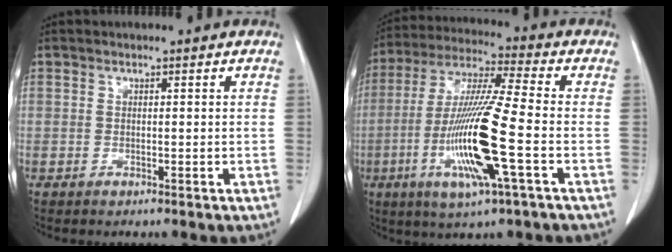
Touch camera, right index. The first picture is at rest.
{"total": 16.0, "force": [-4.3, 0.2, 15.4], "torque": [-0.318, -0.017, -0.086]}